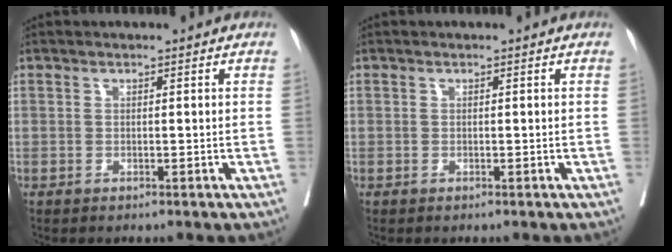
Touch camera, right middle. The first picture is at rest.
{"total": 0.0}